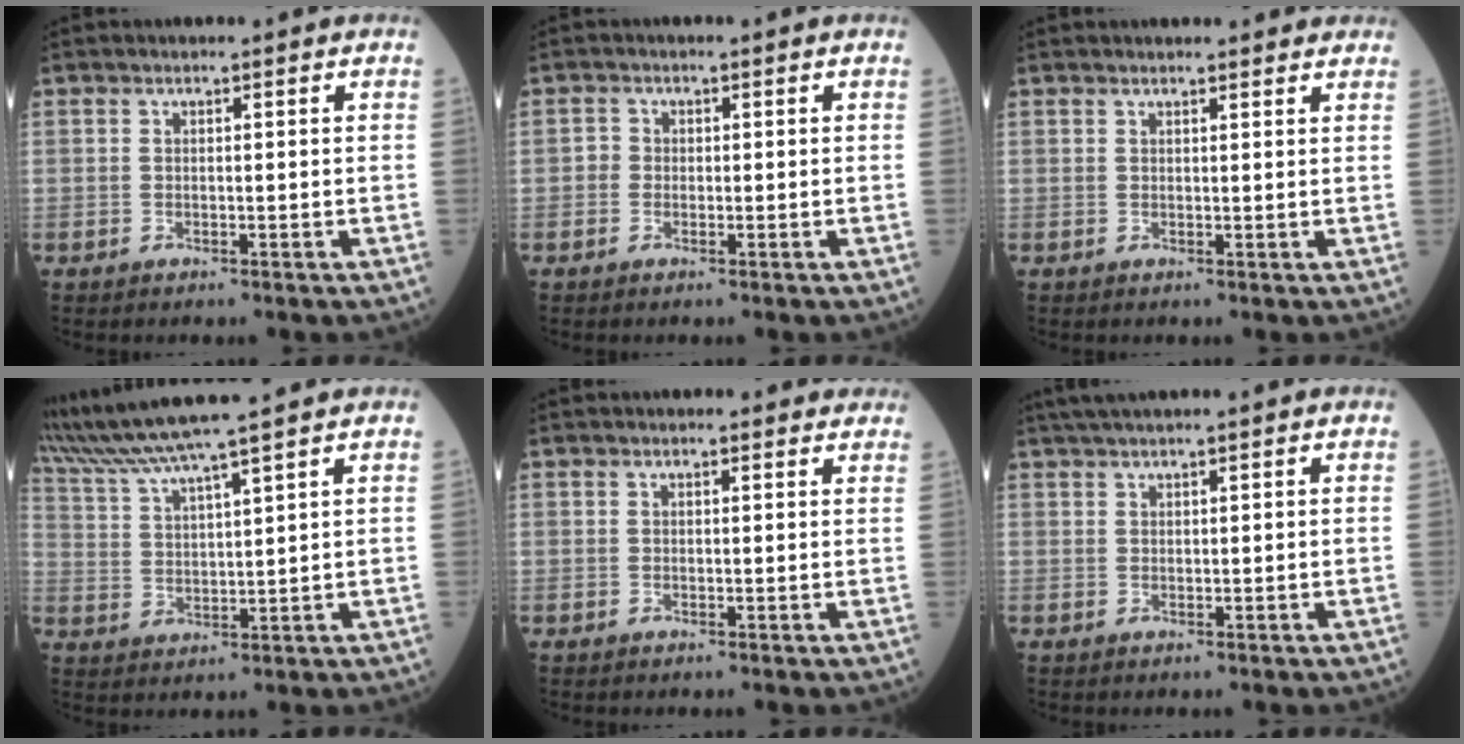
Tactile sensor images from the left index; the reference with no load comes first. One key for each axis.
{"total": 1.2, "fx": -0.4, "fy": 1.1, "fz": 0.3, "tx": -0.001, "ty": 0.006, "tz": -0.009}
{"total": 6.4, "fx": 5.9, "fy": 1.5, "fz": 2.2, "tx": -0.023, "ty": 0.025, "tz": 0.063}
{"total": 11.1, "fx": 9.7, "fy": -2.1, "fz": 5.0, "tx": -0.101, "ty": 0.018, "tz": 0.180}
{"total": 4.0, "fx": 3.7, "fy": 1.2, "fz": 1.0, "tx": -0.004, "ty": 0.013, "tz": 0.033}
{"total": 4.4, "fx": 3.7, "fy": -0.2, "fz": 2.4, "tx": -0.039, "ty": 0.031, "tz": 0.068}